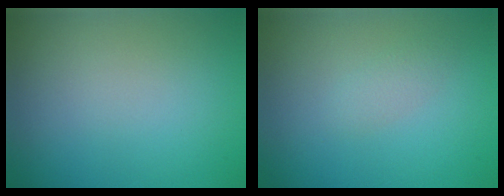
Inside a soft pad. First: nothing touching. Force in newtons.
{"total": 1.1, "press": 1.1, "slide": 0.0}